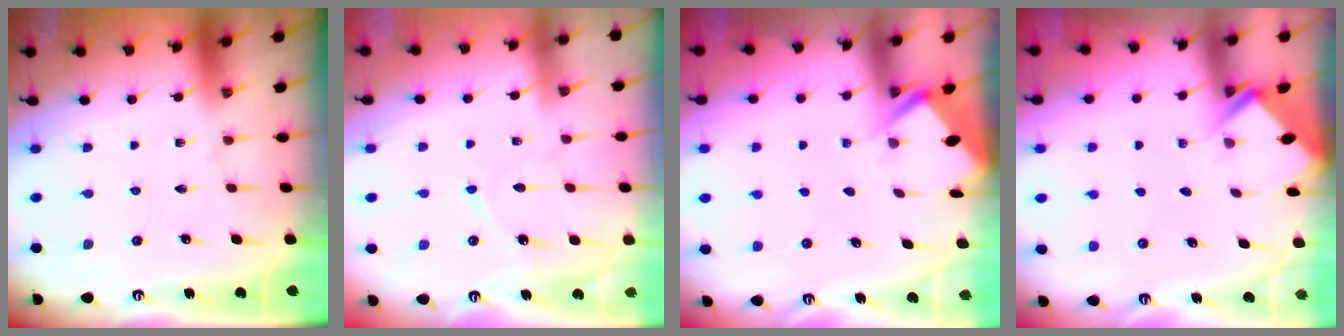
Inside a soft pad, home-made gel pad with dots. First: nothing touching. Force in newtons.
{"total": 4.9, "press": 4.8, "slide": 0.6}
{"total": 2.8, "press": 2.8, "slide": 0.3}
{"total": 2.9, "press": 2.9, "slide": 0.2}